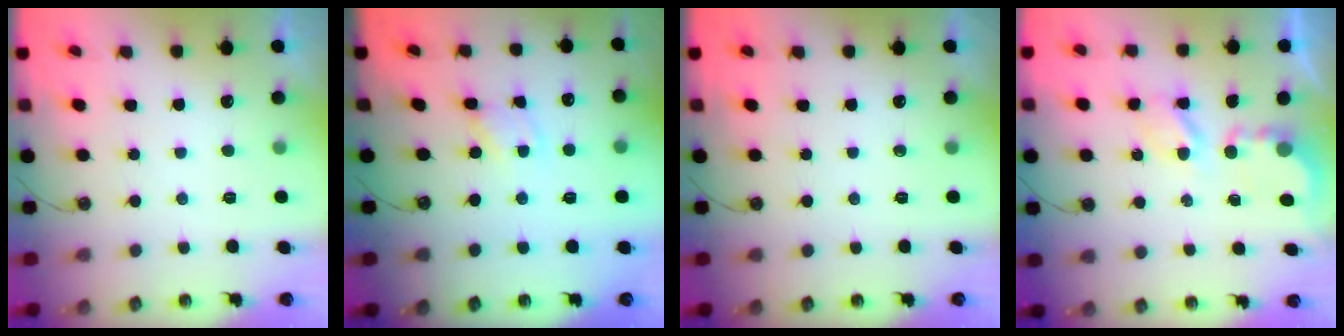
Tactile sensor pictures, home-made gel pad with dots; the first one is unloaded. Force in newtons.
{"total": 1.6, "press": 1.6, "slide": 0.2}
{"total": 0.0}
{"total": 4.9, "press": 4.9, "slide": 0.3}